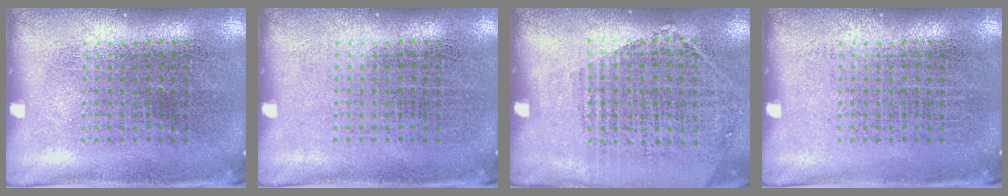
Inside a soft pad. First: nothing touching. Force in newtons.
{"total": 0.0}
{"total": 1.1, "press": 1.0, "slide": 0.6}
{"total": 0.0}